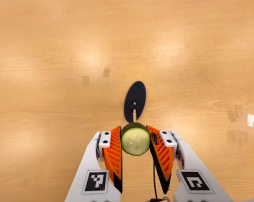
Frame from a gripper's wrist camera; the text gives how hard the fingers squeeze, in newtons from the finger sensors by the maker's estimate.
{"total": 9.6, "left": 8.7, "right": 10.5}